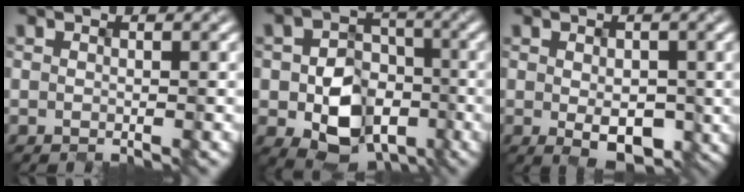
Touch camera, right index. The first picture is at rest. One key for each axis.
{"total": 7.6, "fx": -2.5, "fy": 5.5, "fz": 4.7, "tx": -0.092, "ty": -0.017, "tz": -0.031}
{"total": 3.9, "fx": -0.9, "fy": 2.1, "fz": 3.1, "tx": -0.054, "ty": -0.005, "tz": -0.002}